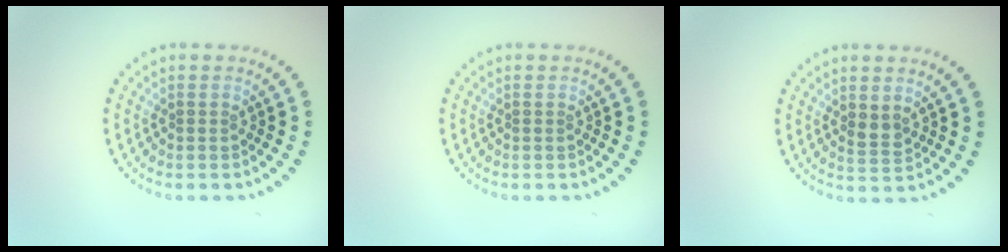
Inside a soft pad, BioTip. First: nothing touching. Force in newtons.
{"total": 0.0}
{"total": 1.4, "press": 1.3, "slide": 0.5}